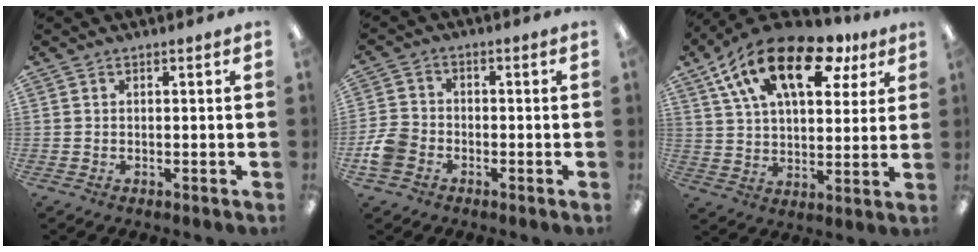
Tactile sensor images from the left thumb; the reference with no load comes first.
{"total": 6.2, "force": [-2.8, 4.6, 2.9], "torque": [-0.062, 0.017, -0.051]}
{"total": 20.1, "force": [10.7, 9.9, 13.9], "torque": [-0.242, -0.040, 0.180]}